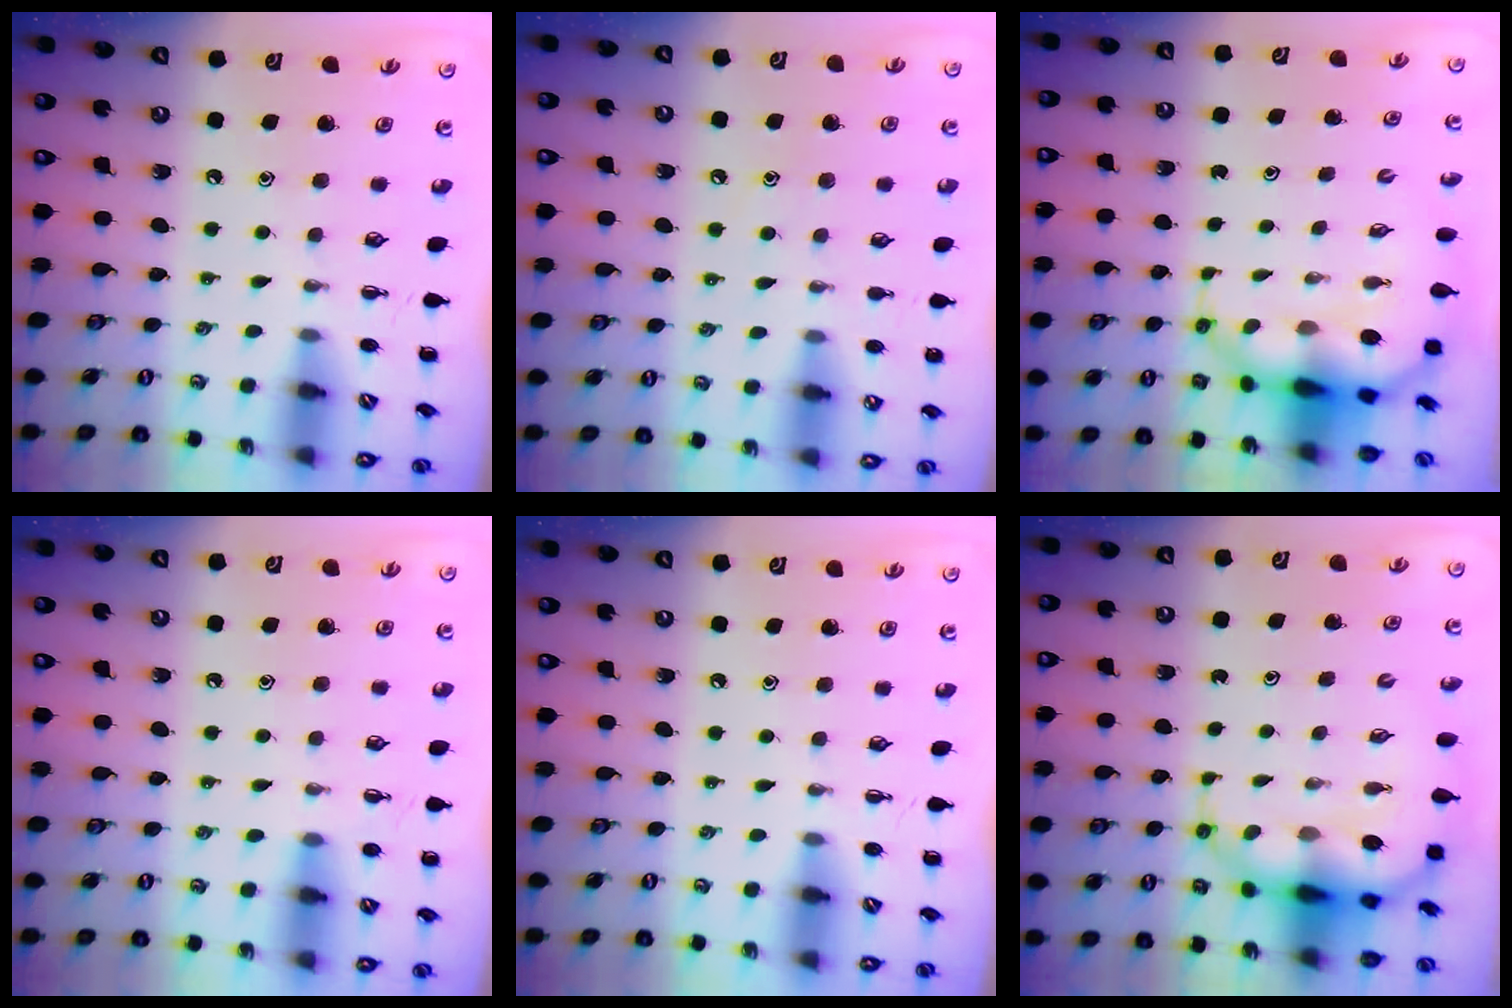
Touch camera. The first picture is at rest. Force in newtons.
{"total": 6.2, "press": 6.0, "slide": 1.6}
{"total": 7.6, "press": 7.1, "slide": 2.5}
{"total": 6.9, "press": 6.6, "slide": 2.0}
{"total": 0.0}
{"total": 8.7, "press": 8.3, "slide": 2.7}